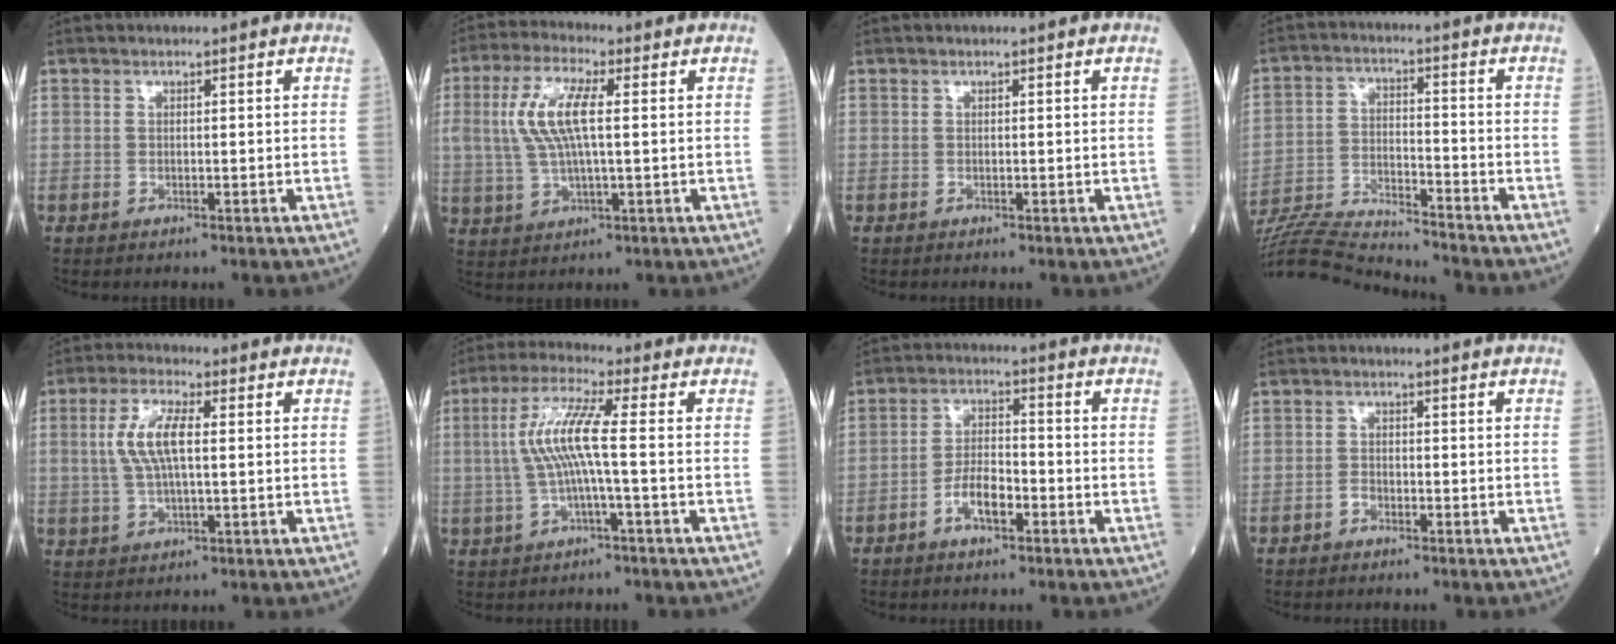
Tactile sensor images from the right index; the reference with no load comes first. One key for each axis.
{"total": 9.3, "fx": 1.5, "fy": 2.4, "fz": 8.9, "tx": -0.199, "ty": 0.011, "tz": 0.031}
{"total": 0.0}
{"total": 15.6, "fx": -15.1, "fy": -0.2, "fz": 3.8, "tx": -0.073, "ty": 0.000, "tz": -0.259}
{"total": 7.3, "fx": 1.0, "fy": 2.1, "fz": 7.0, "tx": -0.153, "ty": 0.009, "tz": 0.021}
{"total": 8.0, "fx": -0.1, "fy": 0.3, "fz": 8.0, "tx": -0.168, "ty": 0.020, "tz": -0.006}
{"total": 5.6, "fx": -2.8, "fy": 2.1, "fz": 4.4, "tx": -0.084, "ty": 0.010, "tz": -0.052}
{"total": 1.4, "fx": -1.0, "fy": 0.8, "fz": 0.6, "tx": -0.007, "ty": 0.005, "tz": -0.019}